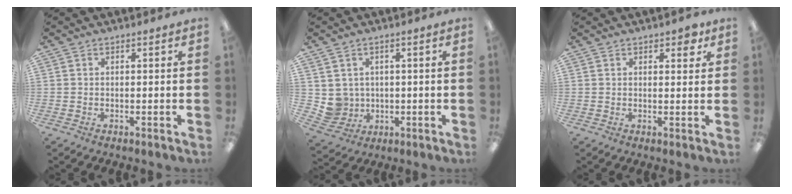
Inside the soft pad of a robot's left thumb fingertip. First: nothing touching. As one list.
[{"total": 4.8, "force": [1.5, 4.5, 0.2], "torque": [-0.030, -0.005, 0.033]}, {"total": 2.9, "force": [2.0, 1.4, 1.6], "torque": [-0.010, -0.005, 0.029]}]